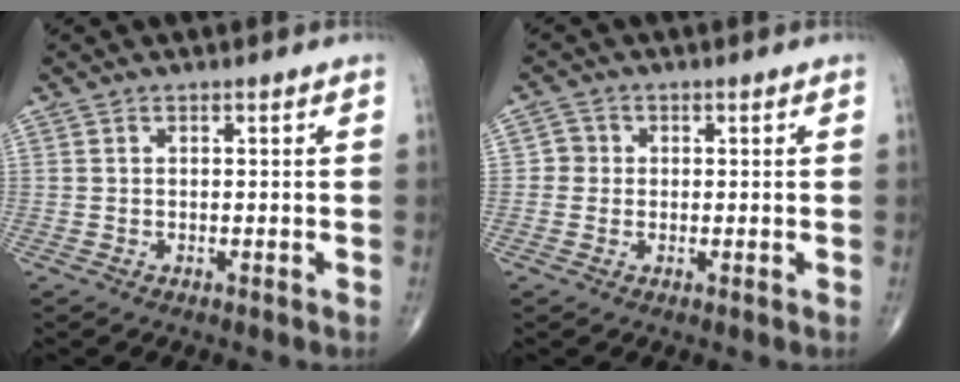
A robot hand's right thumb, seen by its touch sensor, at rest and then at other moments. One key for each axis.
{"total": 2.2, "fx": -0.1, "fy": 2.2, "fz": 0.5, "tx": 0.008, "ty": 0.007, "tz": -0.007}